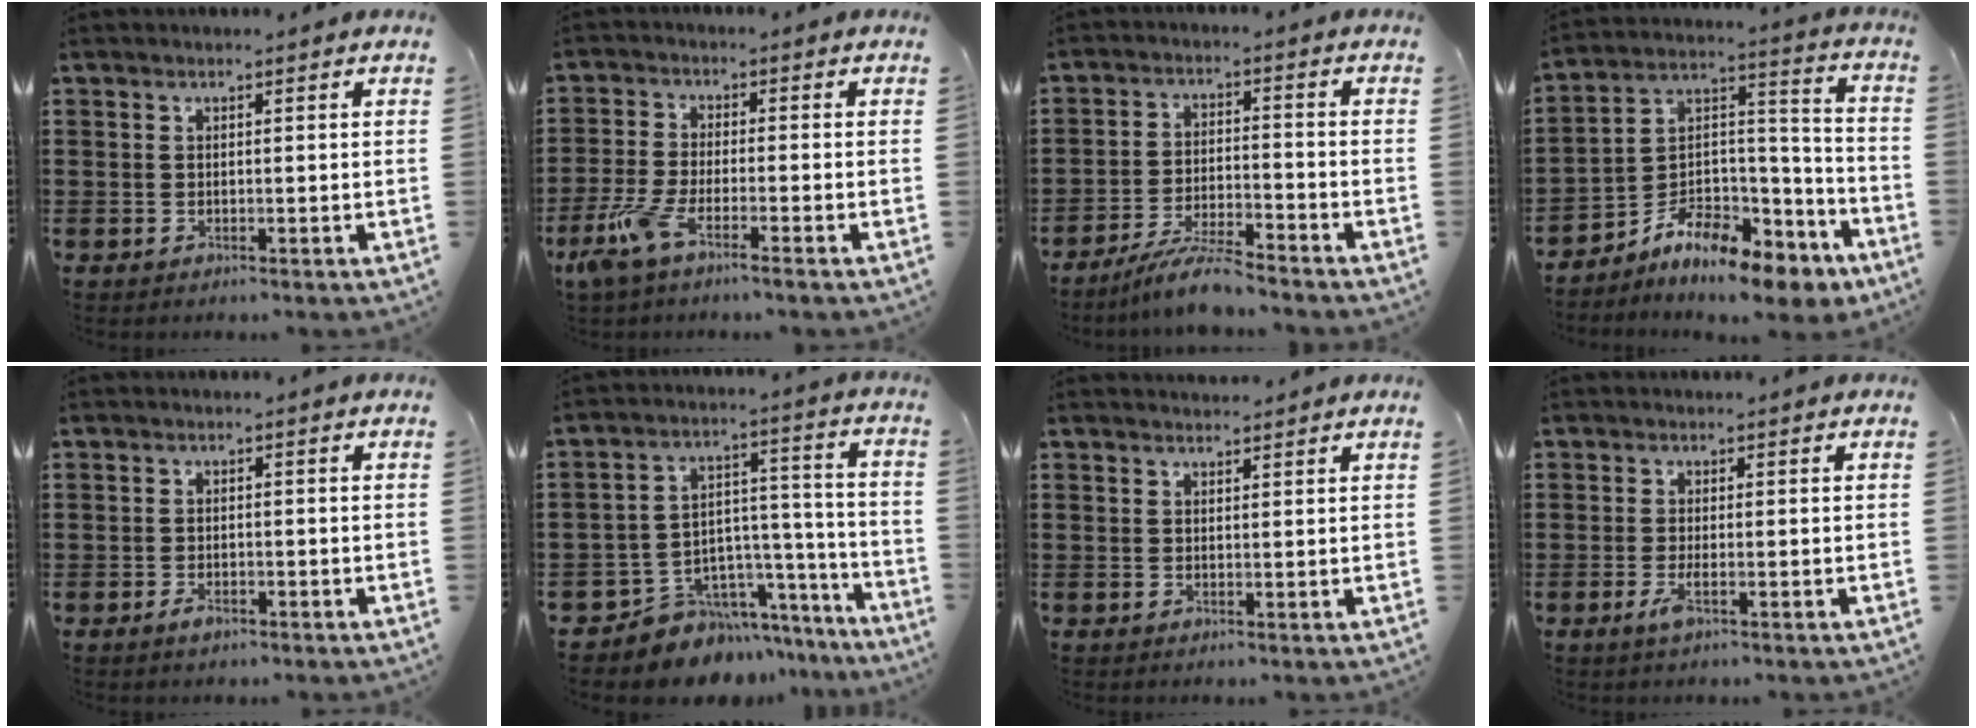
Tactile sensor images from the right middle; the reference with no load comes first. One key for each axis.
{"total": 5.4, "fx": -3.6, "fy": 0.8, "fz": 3.9, "tx": -0.106, "ty": -0.019, "tz": -0.072}
{"total": 6.2, "fx": -5.6, "fy": 0.1, "fz": 2.7, "tx": -0.056, "ty": -0.010, "tz": -0.106}
{"total": 10.4, "fx": -8.8, "fy": 3.0, "fz": 4.4, "tx": -0.084, "ty": 0.022, "tz": -0.174}
{"total": 1.5, "fx": -1.0, "fy": 0.6, "fz": 0.9, "tx": -0.019, "ty": -0.003, "tz": -0.018}
{"total": 7.4, "fx": -6.4, "fy": 3.9, "fz": 0.0, "tx": -0.001, "ty": 0.011, "tz": -0.116}
{"total": 1.3, "fx": 1.3, "fy": 0.2, "fz": 0.0, "tx": 0.005, "ty": -0.002, "tz": 0.022}
{"total": 2.2, "fx": -0.8, "fy": 0.2, "fz": 2.0, "tx": -0.042, "ty": -0.007, "tz": -0.016}